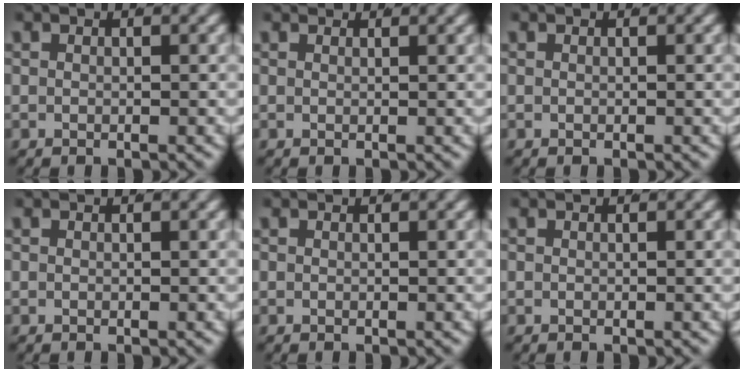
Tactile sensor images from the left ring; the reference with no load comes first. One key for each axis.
{"total": 0.9, "fx": 0.8, "fy": -0.4, "fz": 0.0, "tx": 0.006, "ty": -0.004, "tz": 0.015}
{"total": 0.0}
{"total": 0.0}
{"total": 0.0}
{"total": 0.0}